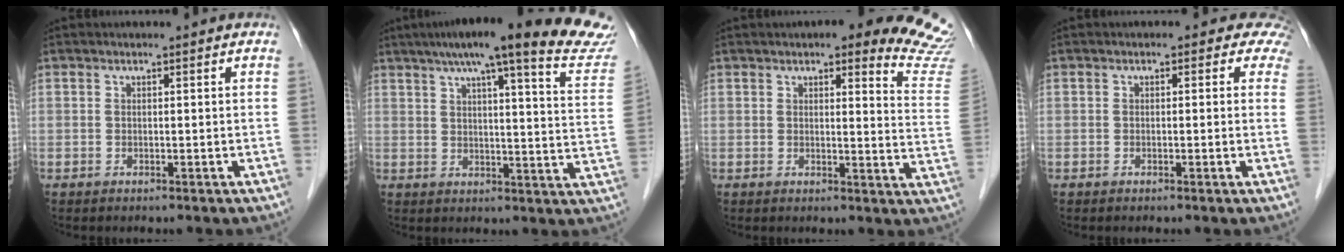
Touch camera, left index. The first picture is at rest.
{"total": 24.0, "force": [20.5, 0.8, 12.5], "torque": [-0.171, -0.036, 0.237]}
{"total": 14.6, "force": [12.4, 2.4, 7.3], "torque": [-0.061, -0.052, 0.107]}
{"total": 2.8, "force": [1.5, 2.0, 1.2], "torque": [0.007, -0.004, -0.010]}